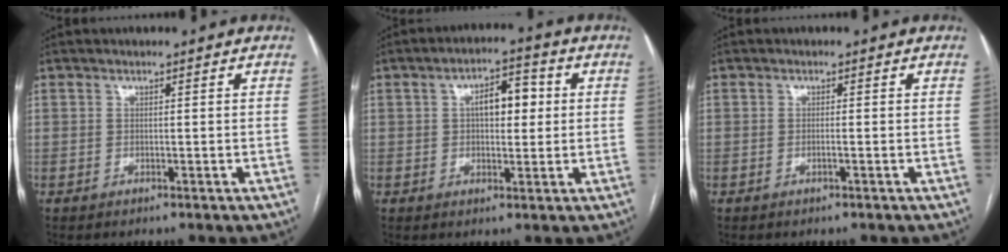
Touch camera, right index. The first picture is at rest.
{"total": 6.3, "force": [1.0, 2.8, 5.6], "torque": [-0.088, 0.019, 0.015]}
{"total": 0.7, "force": [-0.2, 0.0, 0.6], "torque": [-0.012, 0.001, -0.003]}